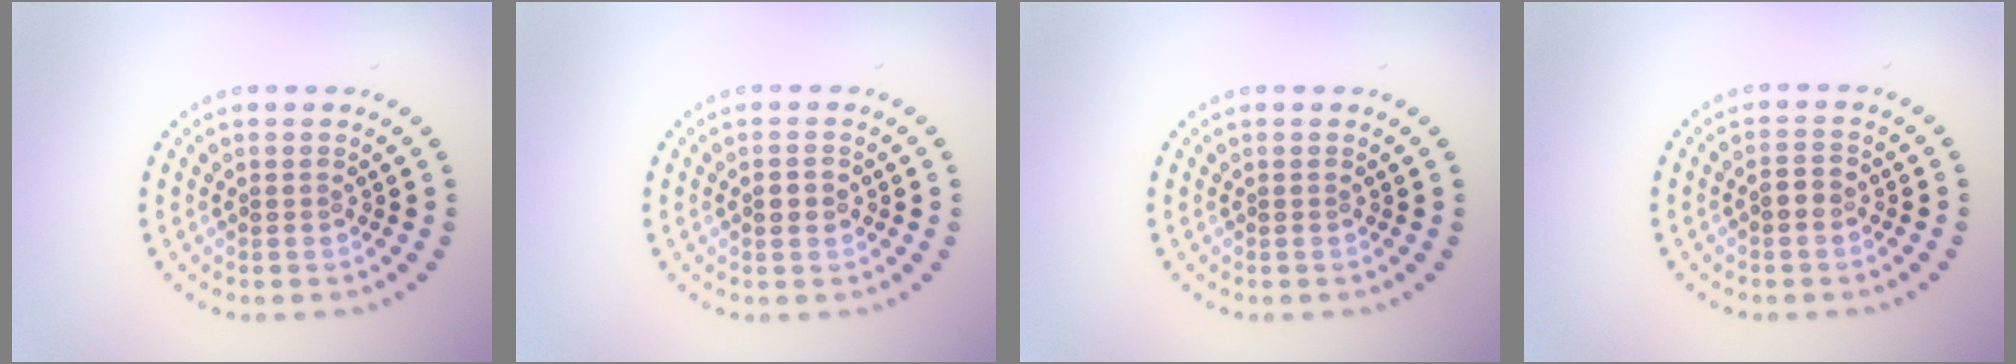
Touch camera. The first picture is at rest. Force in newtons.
{"total": 1.1, "press": 1.1, "slide": 0.1}
{"total": 0.0}
{"total": 1.5, "press": 1.4, "slide": 0.5}